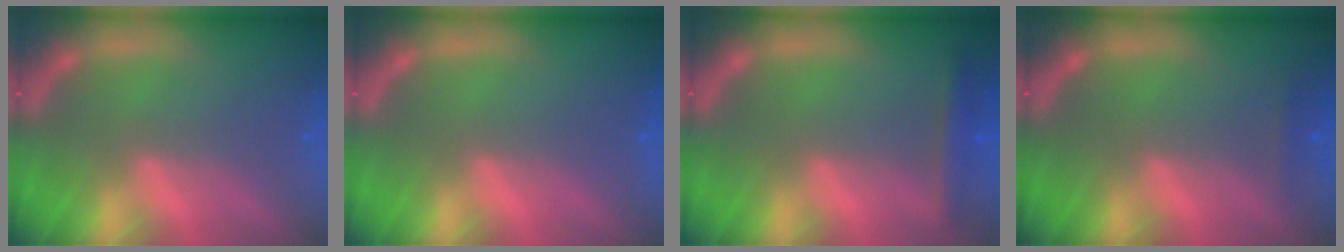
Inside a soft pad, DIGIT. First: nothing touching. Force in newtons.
{"total": 0.0}
{"total": 2.4}
{"total": 0.9}